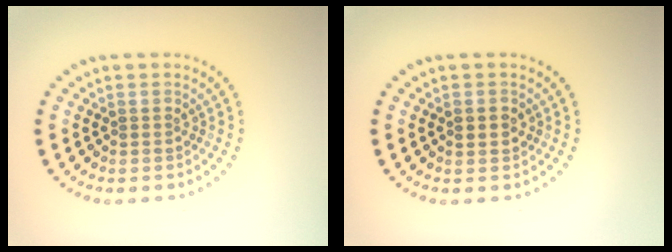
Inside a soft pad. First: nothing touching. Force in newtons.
{"total": 1.9, "press": 1.9, "slide": 0.2}